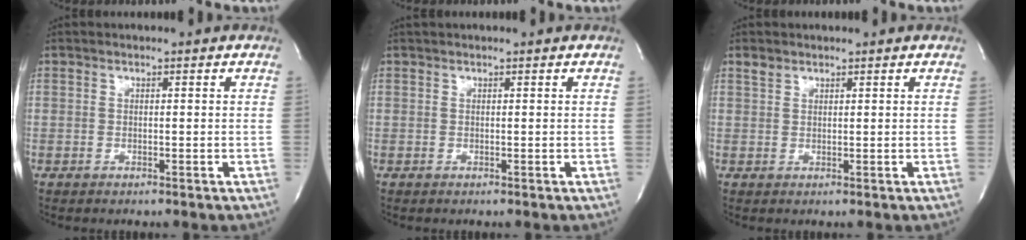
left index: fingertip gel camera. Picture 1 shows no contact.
{"total": 2.0, "force": [1.8, 0.1, 0.9], "torque": [-0.010, 0.027, 0.027]}
{"total": 1.4, "force": [1.2, 0.7, 0.2], "torque": [-0.005, 0.007, 0.023]}